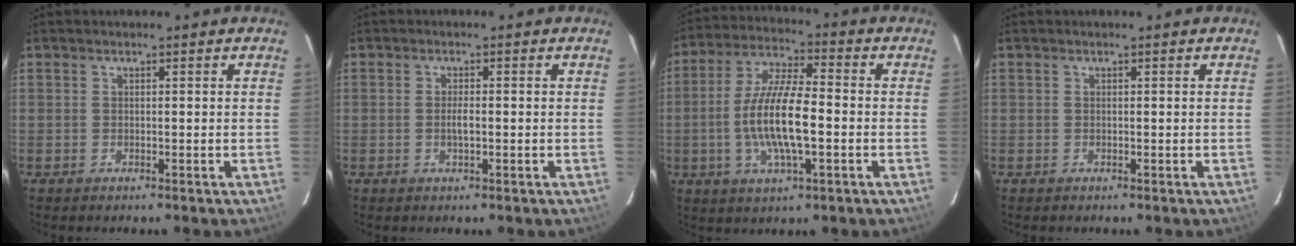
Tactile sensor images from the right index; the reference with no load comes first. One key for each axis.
{"total": 1.8, "fx": -0.3, "fy": 0.4, "fz": 1.7, "tx": -0.033, "ty": -0.002, "tz": -0.006}
{"total": 13.2, "fx": -2.4, "fy": 3.5, "fz": 12.5, "tx": -0.253, "ty": -0.001, "tz": -0.046}
{"total": 0.0}